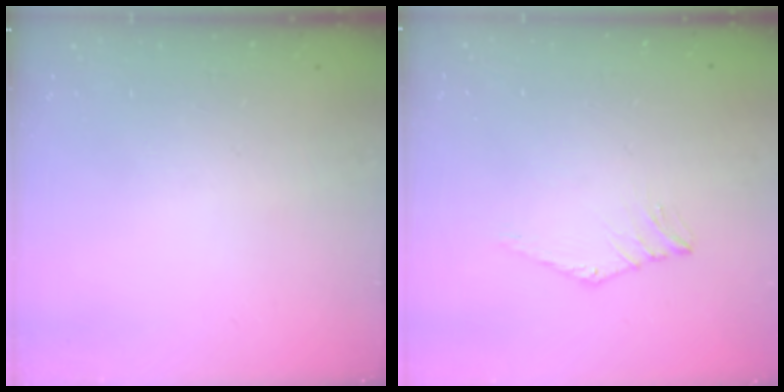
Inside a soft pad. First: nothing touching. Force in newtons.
{"total": 2.6, "press": 2.6, "slide": 0.4}